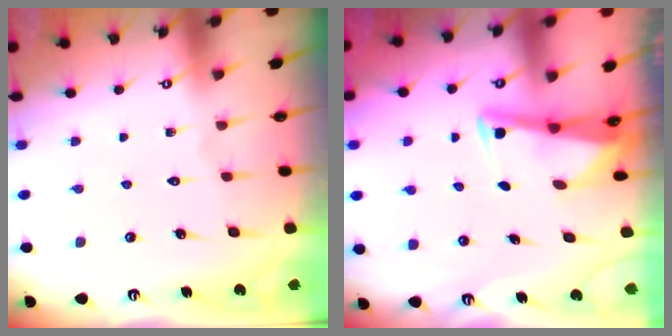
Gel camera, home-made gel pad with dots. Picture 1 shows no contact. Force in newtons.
{"total": 3.1, "press": 3.1, "slide": 0.4}